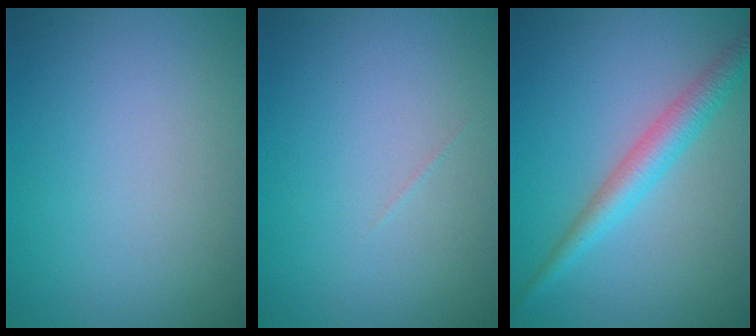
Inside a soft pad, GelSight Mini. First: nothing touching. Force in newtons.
{"total": 0.0}
{"total": 3.3, "press": 3.3, "slide": 0.1}